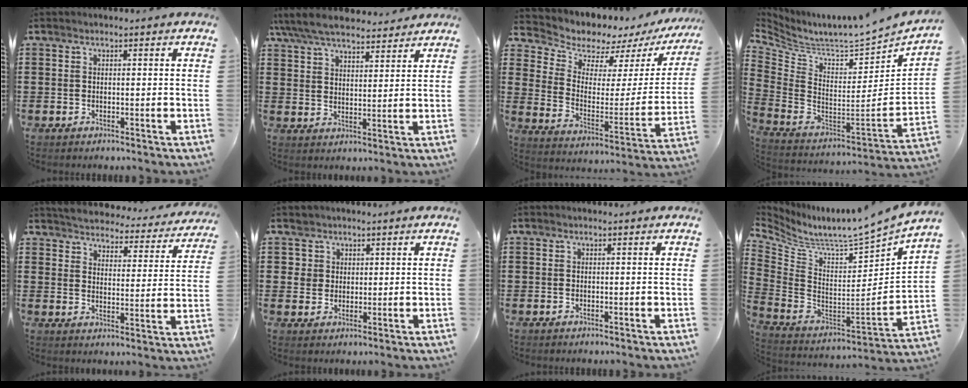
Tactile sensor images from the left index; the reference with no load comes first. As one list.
[{"total": 7.0, "force": [6.3, 1.7, 2.6], "torque": [-0.072, -0.017, 0.116]}, {"total": 5.5, "force": [5.1, 2.0, 0.3], "torque": [-0.037, -0.051, 0.085]}, {"total": 3.5, "force": [3.4, 0.0, 1.0], "torque": [-0.047, -0.055, 0.049]}, {"total": 3.9, "force": [3.9, -0.2, 0.1], "torque": [-0.028, -0.035, 0.062]}, {"total": 3.6, "force": [1.7, 3.1, 0.0], "torque": [-0.009, 0.008, 0.029]}, {"total": 0.0}, {"total": 5.2, "force": [4.7, 0.4, 2.1], "torque": [-0.060, -0.058, 0.067]}]